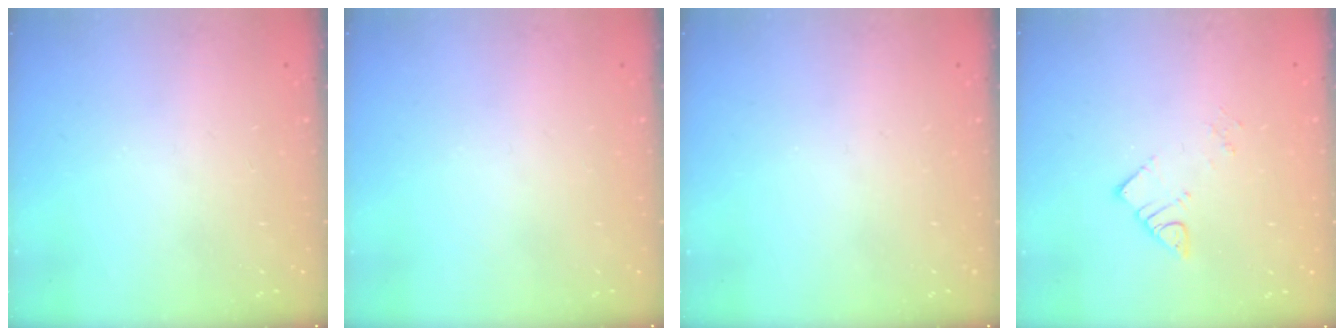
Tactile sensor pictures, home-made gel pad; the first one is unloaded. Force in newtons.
{"total": 0.0}
{"total": 0.0}
{"total": 5.1, "press": 5.1, "slide": 0.4}